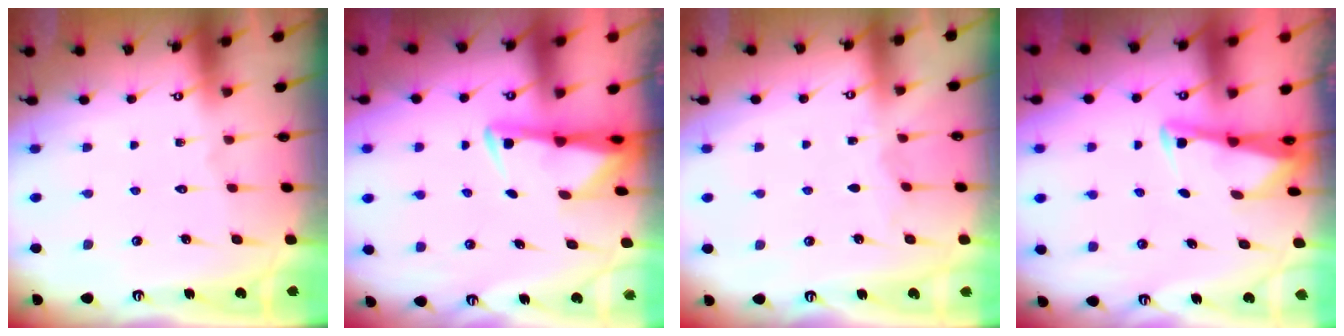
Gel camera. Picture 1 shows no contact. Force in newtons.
{"total": 2.9, "press": 2.8, "slide": 0.5}
{"total": 2.7, "press": 2.7, "slide": 0.3}
{"total": 2.7, "press": 2.7, "slide": 0.2}